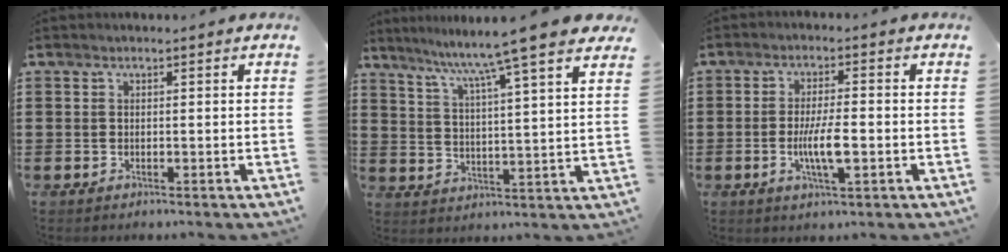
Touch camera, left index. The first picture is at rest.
{"total": 8.5, "force": [7.2, -1.5, 4.3], "torque": [-0.102, -0.049, 0.111]}
{"total": 6.1, "force": [-1.3, 1.4, 5.8], "torque": [-0.118, -0.005, -0.029]}